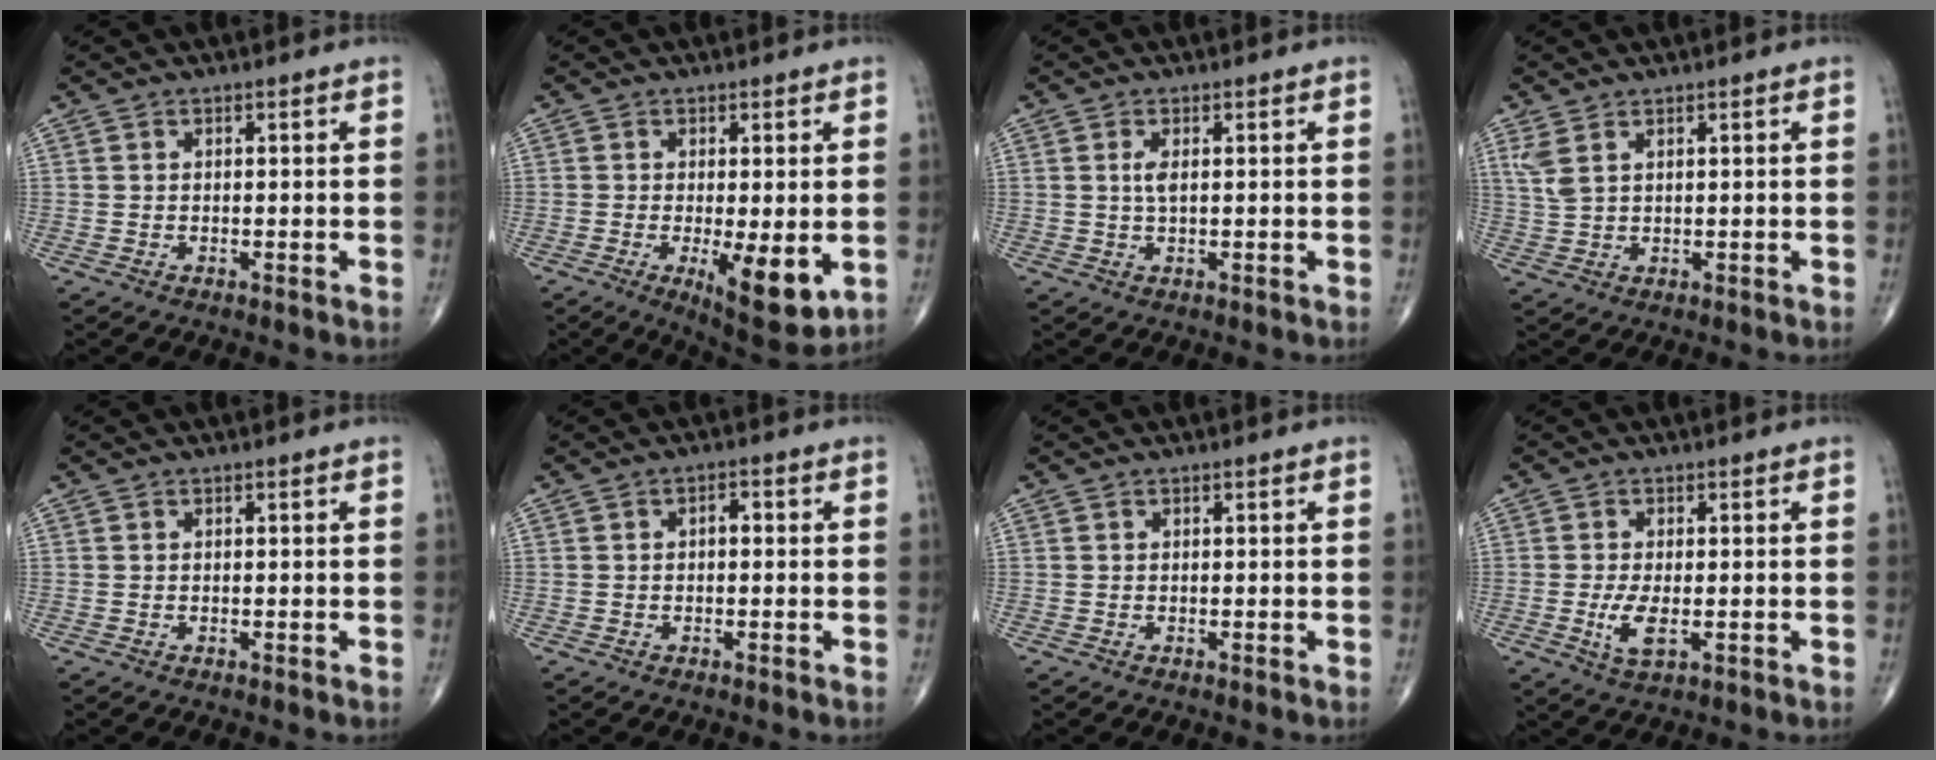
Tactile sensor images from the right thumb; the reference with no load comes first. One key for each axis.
{"total": 9.7, "fx": -2.2, "fy": 3.2, "fz": 8.9, "tx": -0.125, "ty": -0.025, "tz": -0.026}
{"total": 2.0, "fx": 0.4, "fy": 0.6, "fz": 1.9, "tx": -0.045, "ty": 0.000, "tz": 0.011}
{"total": 3.4, "fx": 1.8, "fy": 1.4, "fz": 2.6, "tx": -0.064, "ty": 0.003, "tz": 0.046}
{"total": 0.0}
{"total": 1.6, "fx": -0.1, "fy": 0.9, "fz": 1.3, "tx": -0.013, "ty": 0.007, "tz": -0.006}
{"total": 0.0}
{"total": 4.6, "fx": -1.0, "fy": 1.9, "fz": 4.1, "tx": -0.083, "ty": -0.010, "tz": -0.016}